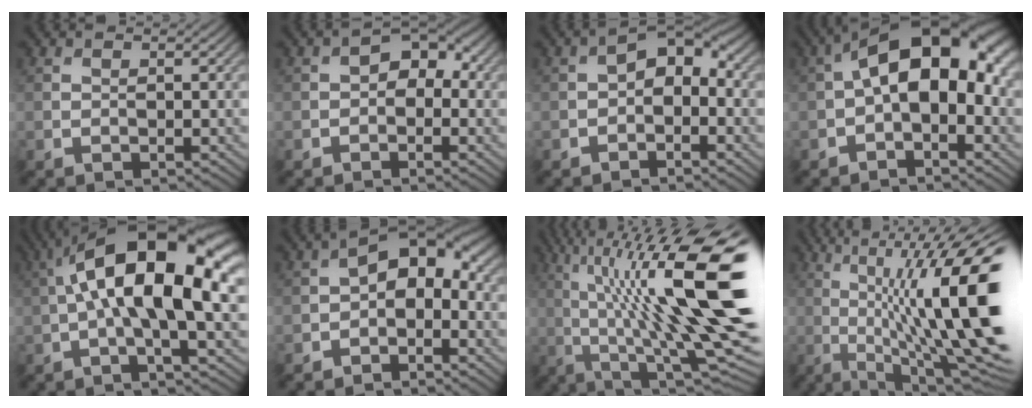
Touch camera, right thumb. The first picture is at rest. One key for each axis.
{"total": 3.9, "fx": 0.0, "fy": 2.8, "fz": 2.7, "tx": -0.032, "ty": 0.008, "tz": -0.010}
{"total": 4.2, "fx": -0.4, "fy": 2.8, "fz": 3.1, "tx": -0.043, "ty": 0.010, "tz": -0.016}
{"total": 13.1, "fx": 1.5, "fy": 7.4, "fz": 10.7, "tx": -0.167, "ty": 0.022, "tz": 0.016}
{"total": 18.0, "fx": 3.1, "fy": 6.9, "fz": 16.3, "tx": -0.272, "ty": 0.040, "tz": 0.038}
{"total": 6.3, "fx": -0.4, "fy": 4.0, "fz": 4.9, "tx": -0.068, "ty": 0.016, "tz": -0.019}
{"total": 19.6, "fx": 4.4, "fy": 4.9, "fz": 18.5, "tx": -0.296, "ty": 0.037, "tz": 0.091}
{"total": 18.6, "fx": 1.6, "fy": 4.7, "fz": 17.9, "tx": -0.269, "ty": 0.026, "tz": 0.042}